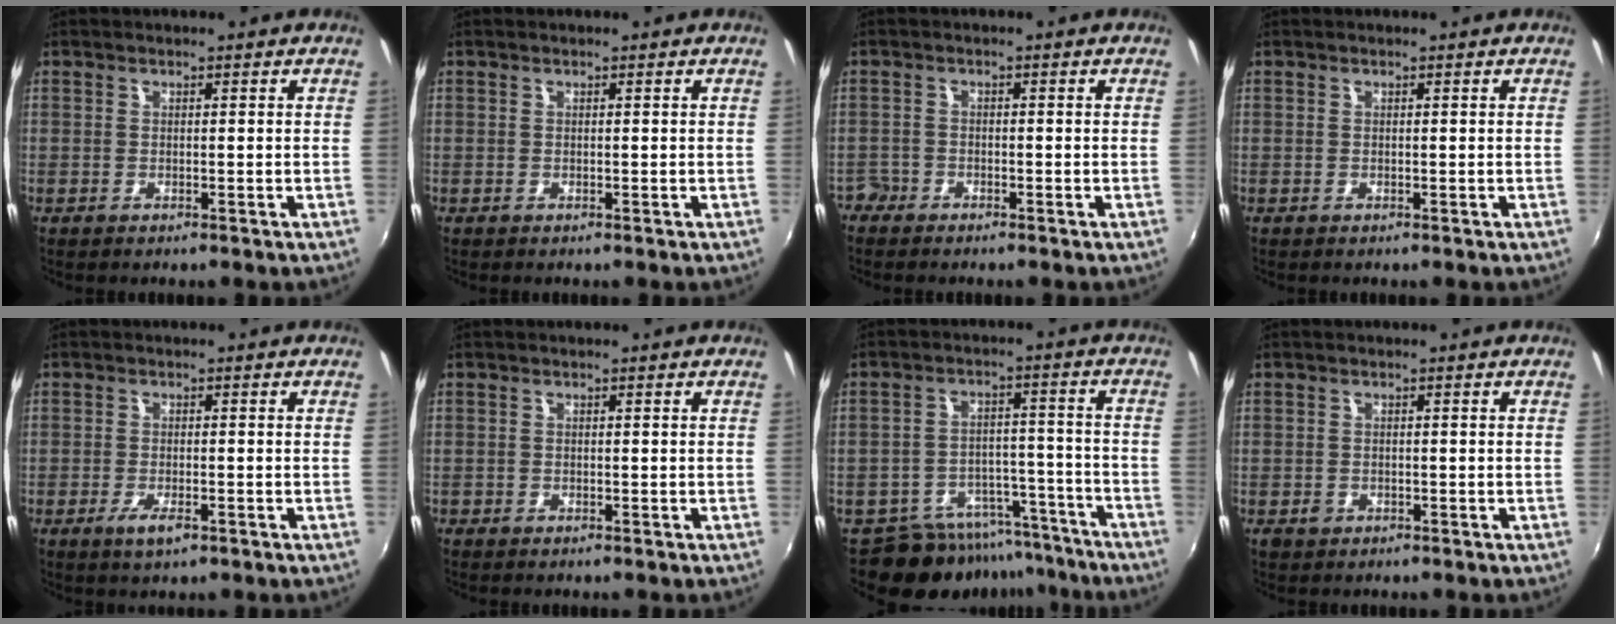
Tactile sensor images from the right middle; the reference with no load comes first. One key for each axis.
{"total": 0.0}
{"total": 2.8, "fx": -2.3, "fy": 1.6, "fz": 0.2, "tx": -0.015, "ty": -0.003, "tz": -0.050}
{"total": 0.0}
{"total": 3.2, "fx": -1.7, "fy": 1.0, "fz": 2.4, "tx": -0.054, "ty": -0.007, "tz": -0.032}
{"total": 0.5, "fx": -0.5, "fy": 0.3, "fz": 0.0, "tx": -0.002, "ty": -0.003, "tz": -0.012}
{"total": 14.6, "fx": -12.7, "fy": 6.6, "fz": 2.9, "tx": -0.062, "ty": 0.041, "tz": -0.166}
{"total": 1.5, "fx": -0.8, "fy": 1.2, "fz": 0.4, "tx": -0.010, "ty": -0.002, "tz": -0.012}